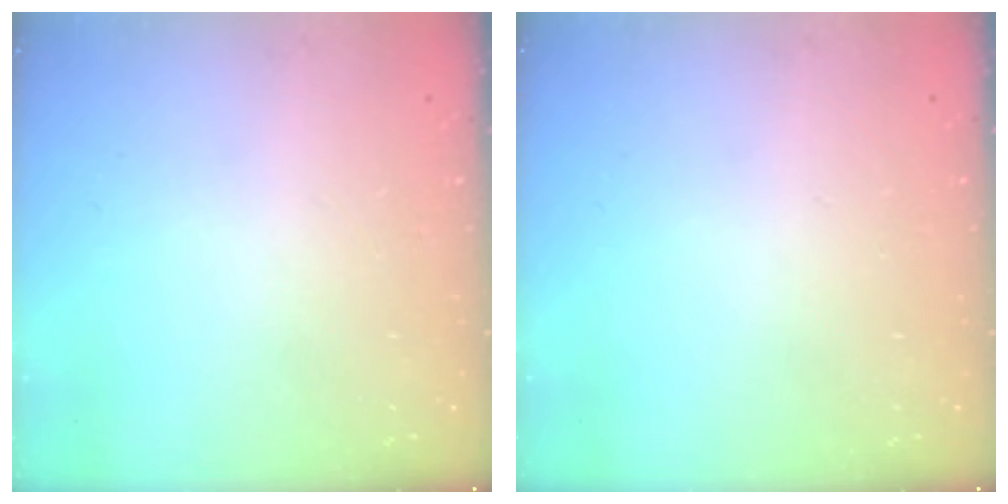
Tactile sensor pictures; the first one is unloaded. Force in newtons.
{"total": 0.0}